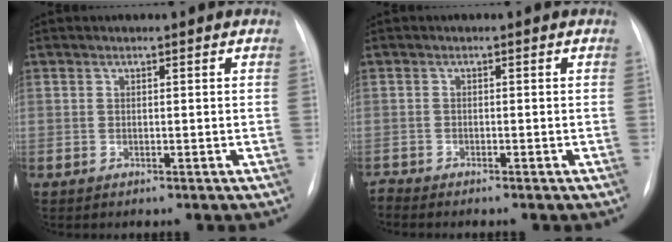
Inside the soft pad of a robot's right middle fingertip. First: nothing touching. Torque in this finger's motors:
{"motor_torque": [-0.27, 0.05, -0.01, -0.01]}